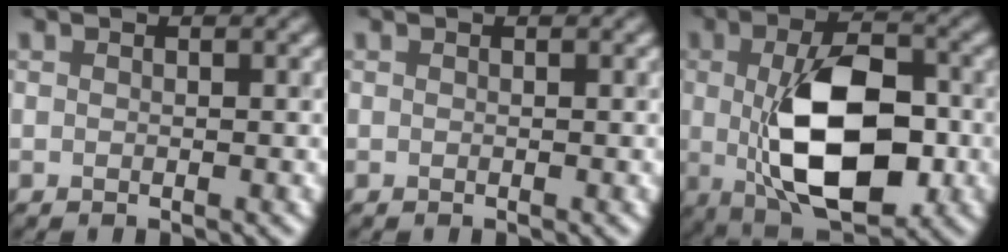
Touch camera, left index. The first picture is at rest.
{"total": 0.0}
{"total": 10.9, "force": [-0.8, 5.7, 9.3], "torque": [-0.163, -0.011, -0.003]}